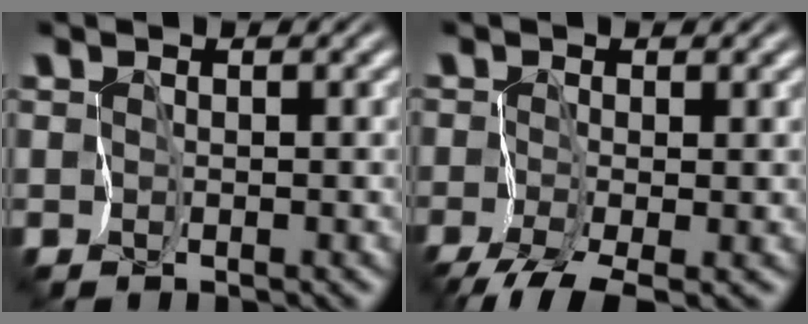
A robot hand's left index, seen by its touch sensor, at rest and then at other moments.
{"total": 3.6, "force": [-2.3, 0.8, 2.6], "torque": [-0.042, -0.003, -0.045]}